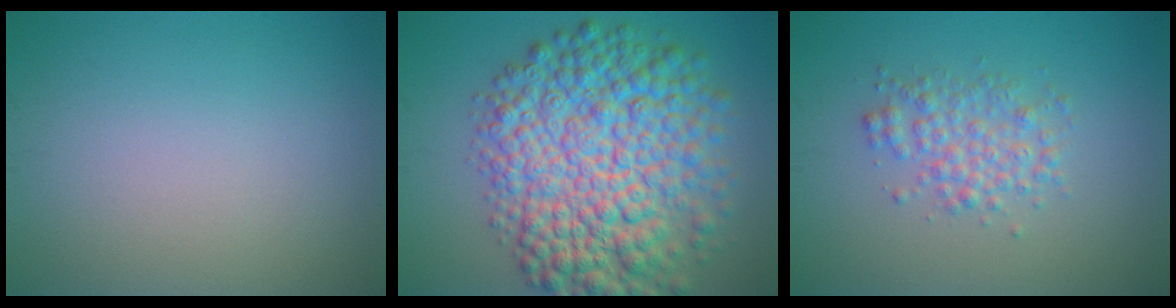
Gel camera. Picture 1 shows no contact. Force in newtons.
{"total": 12.0, "press": 12.0, "slide": 0.2}
{"total": 2.7, "press": 2.7, "slide": 0.0}